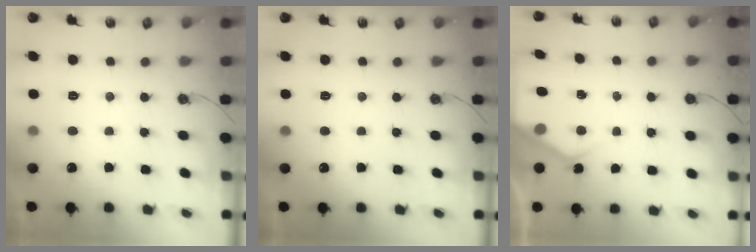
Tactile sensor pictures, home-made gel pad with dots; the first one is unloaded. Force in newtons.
{"total": 0.0}
{"total": 3.7, "press": 3.6, "slide": 0.5}